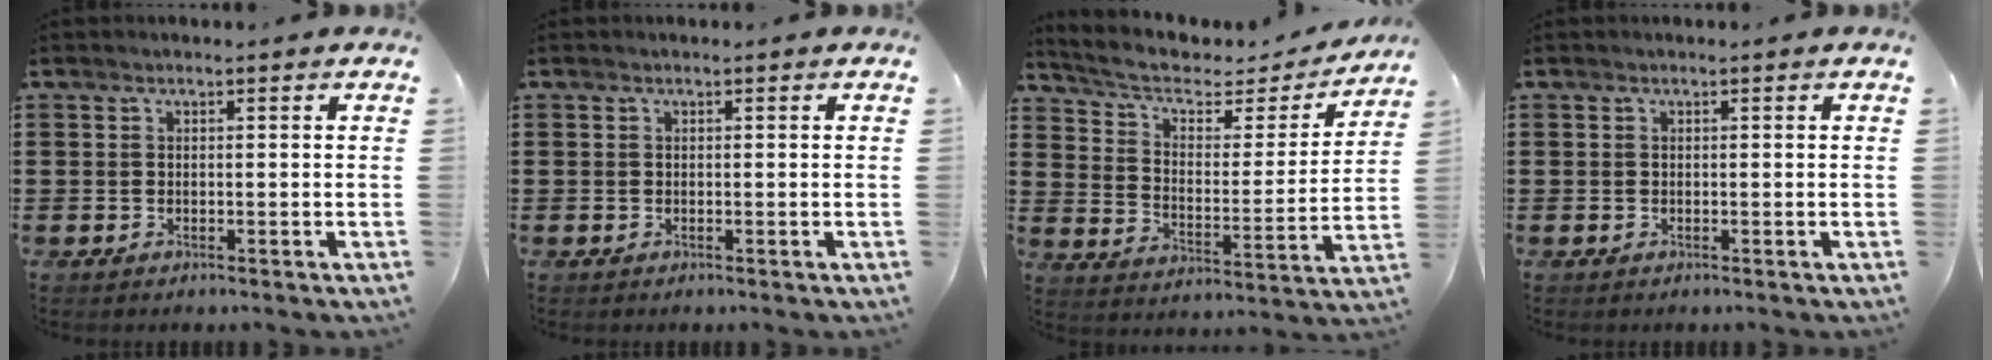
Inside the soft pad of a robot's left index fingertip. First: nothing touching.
{"total": 0.0}
{"total": 5.7, "force": [4.2, 2.3, 3.1], "torque": [-0.080, -0.025, 0.070]}
{"total": 0.0}